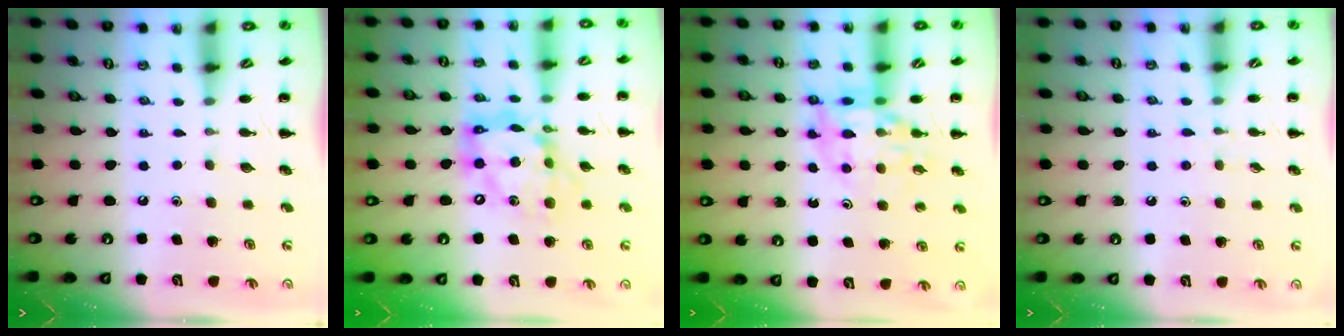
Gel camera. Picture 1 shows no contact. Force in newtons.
{"total": 14.0, "press": 13.6, "slide": 3.6}
{"total": 10.1, "press": 9.6, "slide": 3.1}
{"total": 5.2, "press": 5.0, "slide": 1.2}